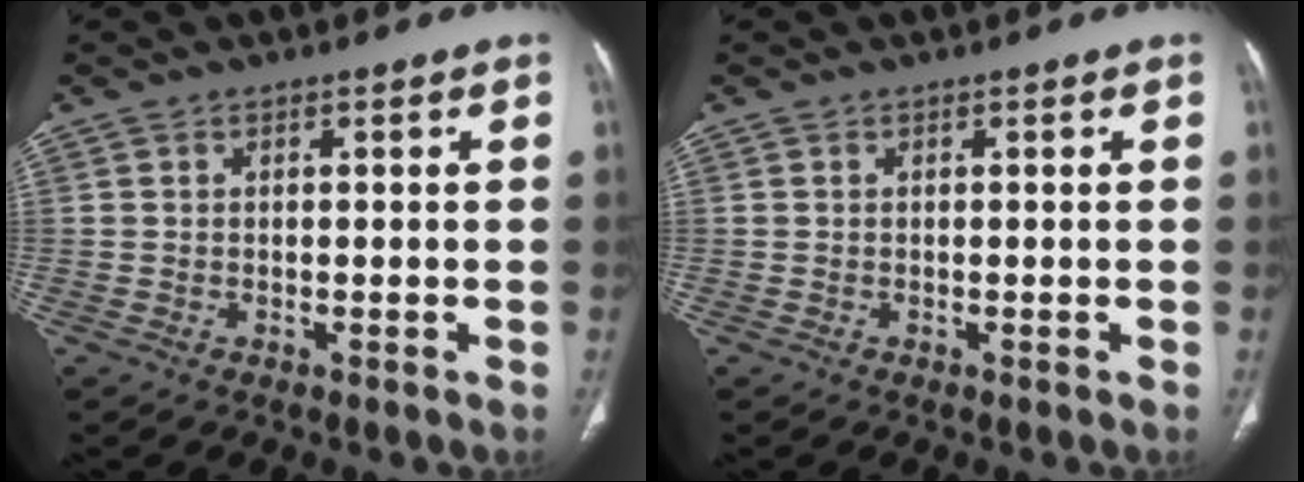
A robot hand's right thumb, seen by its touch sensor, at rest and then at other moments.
{"total": 0.0}